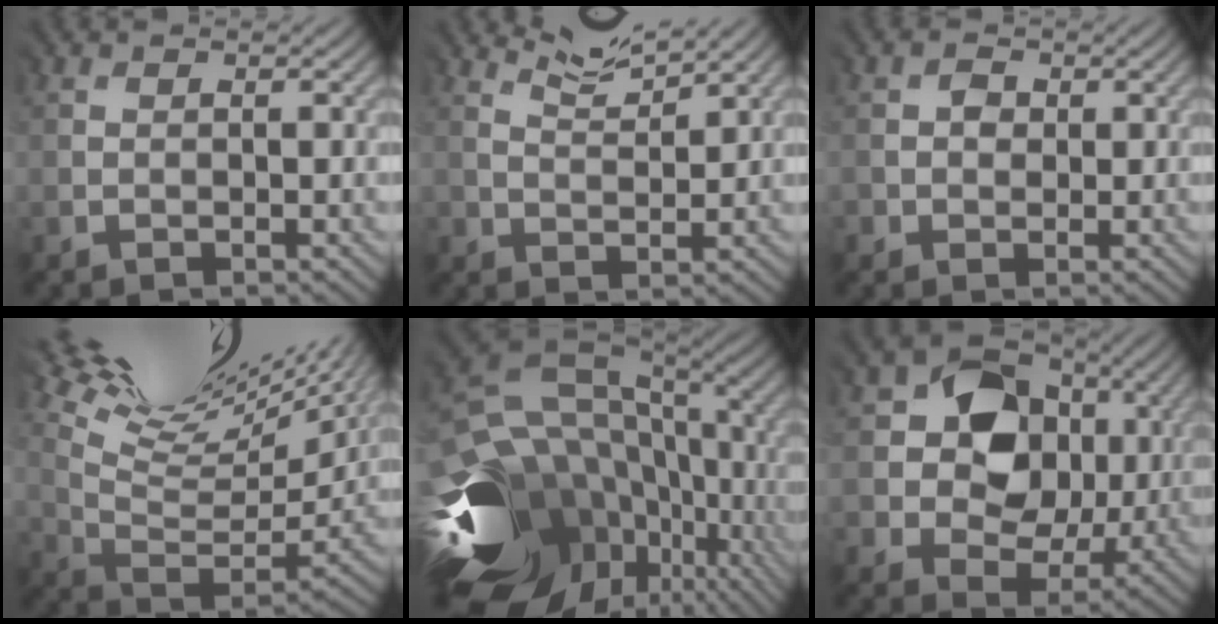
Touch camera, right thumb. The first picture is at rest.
{"total": 3.6, "force": [3.6, -0.2, 0.5], "torque": [-0.021, 0.003, 0.073]}
{"total": 1.6, "force": [0.2, 1.5, 0.4], "torque": [-0.002, -0.001, 0.001]}
{"total": 18.1, "force": [12.3, 4.6, 12.3], "torque": [-0.242, 0.029, 0.193]}
{"total": 19.8, "force": [-4.8, 15.1, 11.8], "torque": [-0.276, 0.012, -0.053]}
{"total": 10.7, "force": [1.9, 8.7, 5.8], "torque": [-0.108, 0.000, 0.028]}